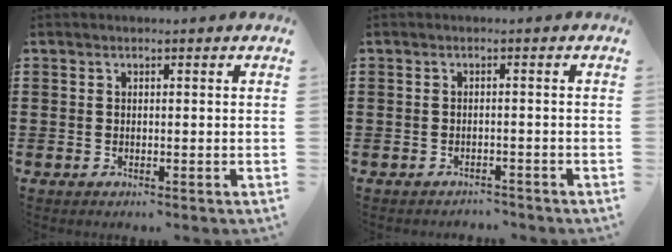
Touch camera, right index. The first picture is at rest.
{"total": 1.4, "force": [-1.4, 0.1, -0.1], "torque": [-0.003, 0.001, -0.031]}